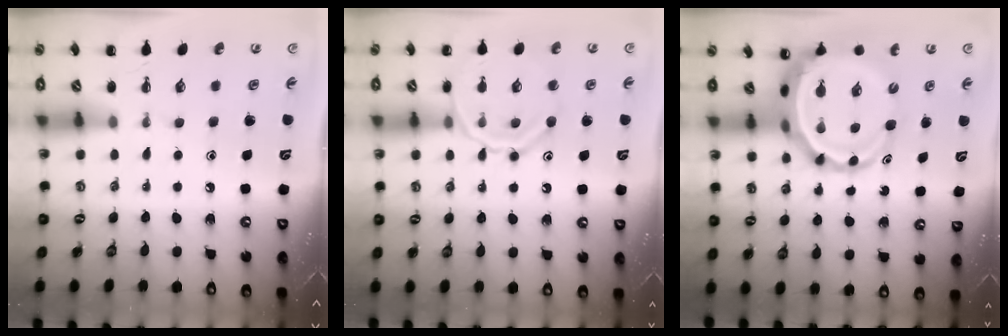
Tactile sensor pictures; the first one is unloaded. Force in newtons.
{"total": 13.1, "press": 13.0, "slide": 1.4}
{"total": 8.9, "press": 8.5, "slide": 2.7}